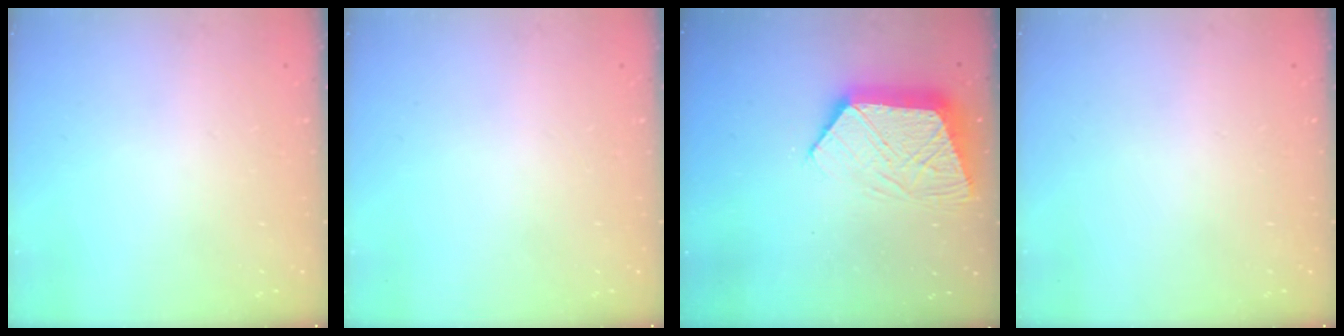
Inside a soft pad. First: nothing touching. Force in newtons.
{"total": 0.0}
{"total": 11.9, "press": 11.8, "slide": 0.9}
{"total": 0.0}